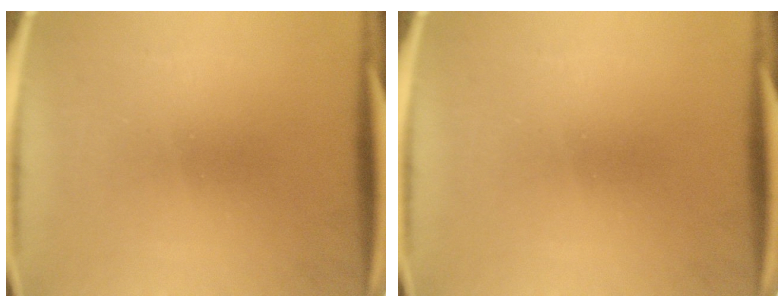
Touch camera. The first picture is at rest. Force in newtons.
{"total": 0.0}